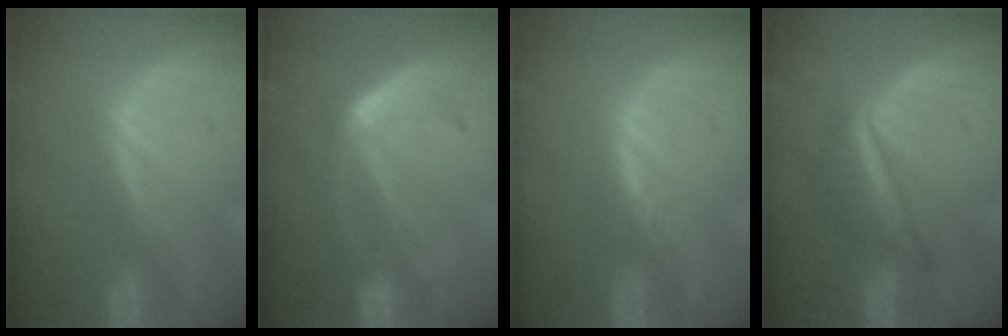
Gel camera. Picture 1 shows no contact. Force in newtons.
{"total": 6.0, "press": 5.2, "slide": 3.1}
{"total": 0.8, "press": 0.6, "slide": 0.4}
{"total": 5.4, "press": 5.4, "slide": 0.6}